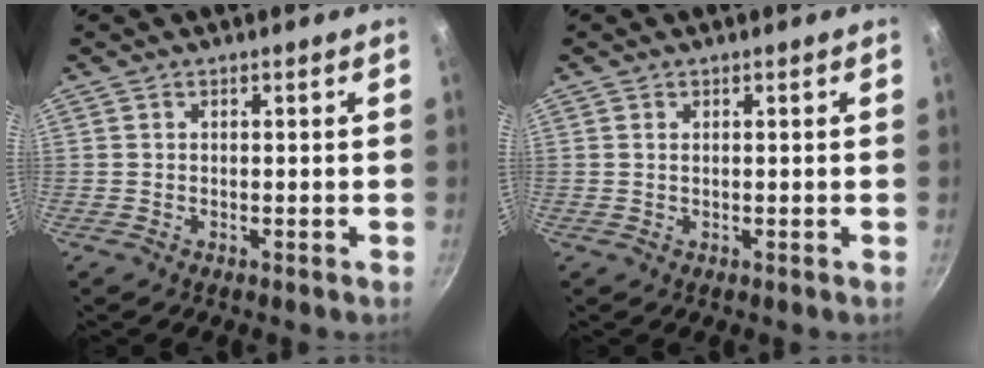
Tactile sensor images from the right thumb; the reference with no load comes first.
{"total": 0.6, "force": [0.2, 0.3, 0.5], "torque": [-0.009, 0.001, 0.004]}